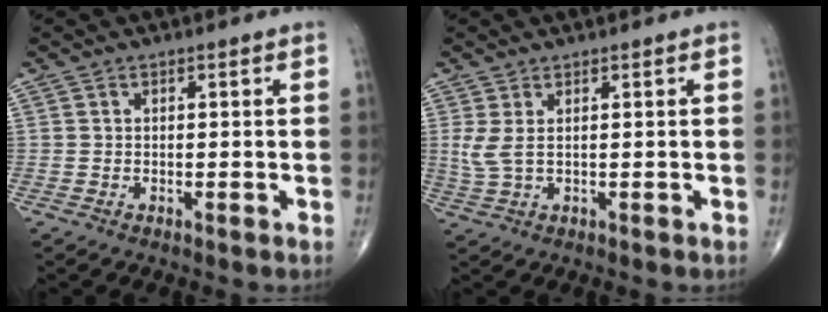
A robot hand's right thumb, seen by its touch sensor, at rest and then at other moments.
{"total": 3.4, "force": [0.8, 1.0, 3.1], "torque": [-0.088, 0.003, 0.025]}